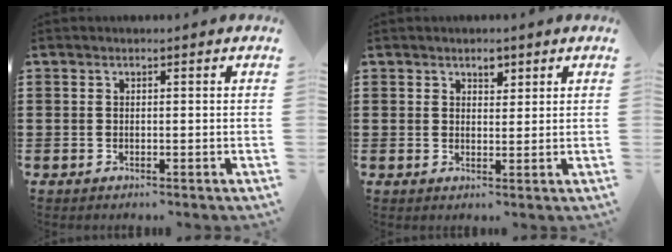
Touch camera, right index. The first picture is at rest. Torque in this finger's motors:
{"motor_torque": [0.02, 0.00, 0.02, 0.01]}